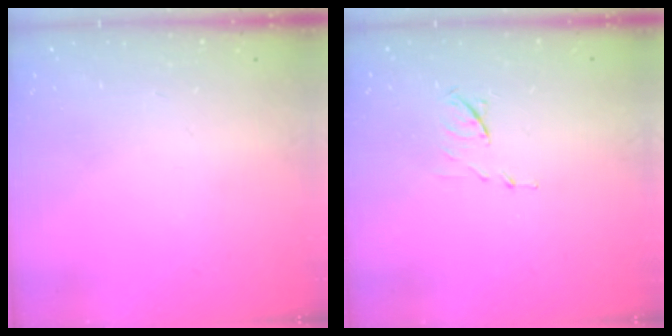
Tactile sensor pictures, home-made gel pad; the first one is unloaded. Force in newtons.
{"total": 6.2, "press": 6.2, "slide": 0.9}